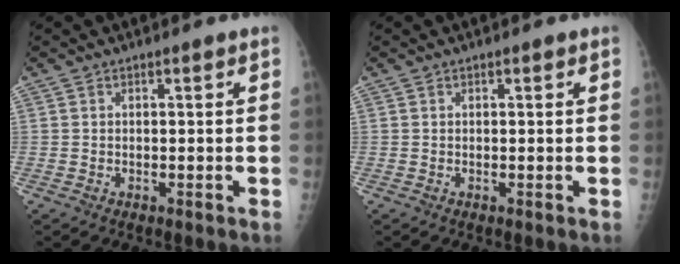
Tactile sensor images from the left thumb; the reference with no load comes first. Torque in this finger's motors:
{"motor_torque": [0.01, 0.14, -0.14, 0.05, 0.00]}